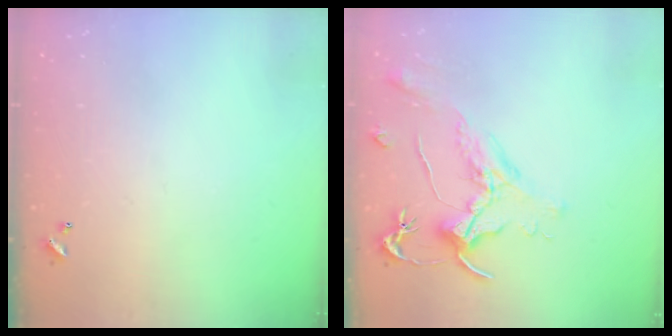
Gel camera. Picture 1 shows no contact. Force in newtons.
{"total": 1.6, "press": 1.5, "slide": 0.7}